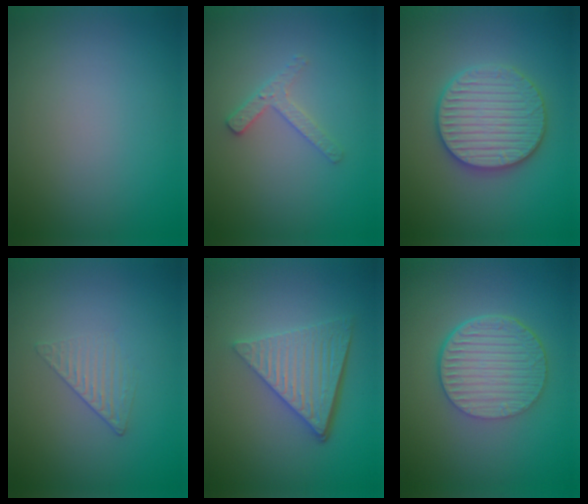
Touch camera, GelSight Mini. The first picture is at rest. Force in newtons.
{"total": 1.9, "press": 1.8, "slide": 0.4}
{"total": 5.8, "press": 5.7, "slide": 1.2}
{"total": 1.3, "press": 0.4, "slide": 1.2}
{"total": 6.0, "press": 4.2, "slide": 4.3}
{"total": 6.7, "press": 4.5, "slide": 5.0}